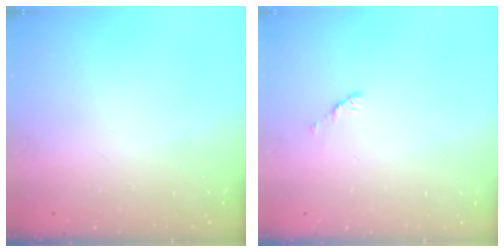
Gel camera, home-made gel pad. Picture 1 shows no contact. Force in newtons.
{"total": 2.8, "press": 2.7, "slide": 0.4}